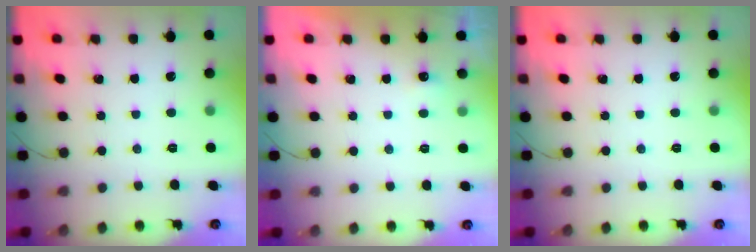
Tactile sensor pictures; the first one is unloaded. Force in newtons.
{"total": 3.2, "press": 1.2, "slide": 3.0}
{"total": 0.0}